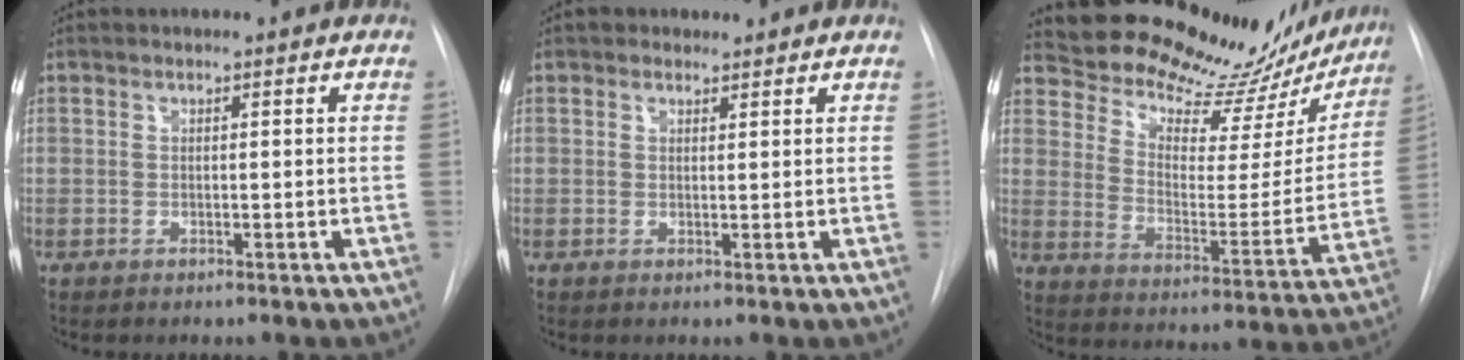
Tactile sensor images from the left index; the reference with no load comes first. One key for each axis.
{"total": 1.1, "fx": 0.7, "fy": 0.8, "fz": -0.1, "tx": 0.003, "ty": -0.001, "tz": 0.006}
{"total": 23.5, "fx": 21.7, "fy": 7.1, "fz": 5.8, "tx": -0.082, "ty": -0.060, "tz": 0.278}